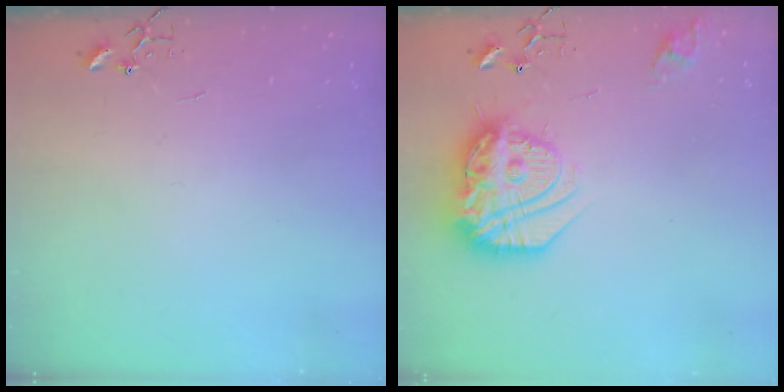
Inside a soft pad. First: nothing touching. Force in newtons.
{"total": 20.9, "press": 20.8, "slide": 1.7}